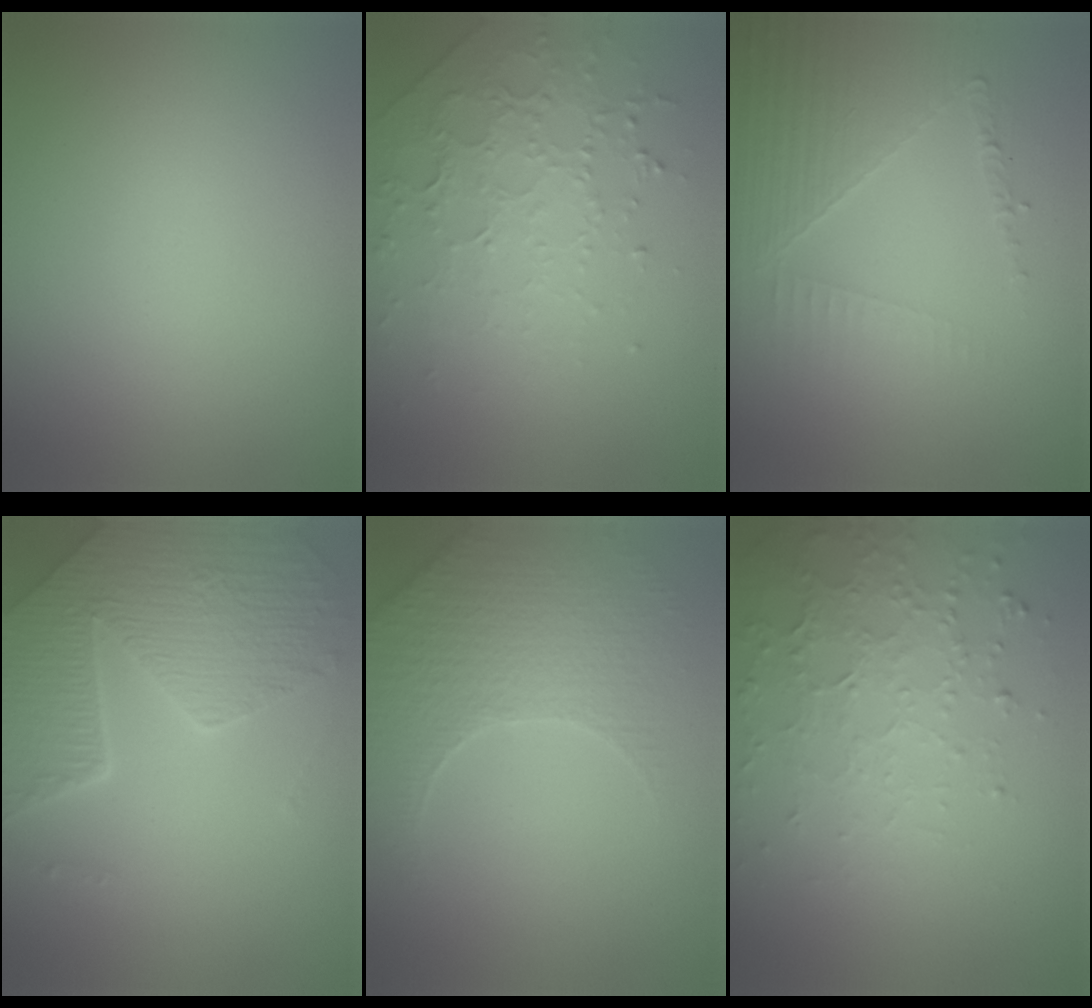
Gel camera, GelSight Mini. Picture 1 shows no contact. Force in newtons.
{"total": 4.4, "press": 3.0, "slide": 3.2}
{"total": 3.6, "press": 3.2, "slide": 1.7}
{"total": 6.7, "press": 5.4, "slide": 4.1}
{"total": 3.8, "press": 3.7, "slide": 0.9}
{"total": 4.7, "press": 3.4, "slide": 3.3}